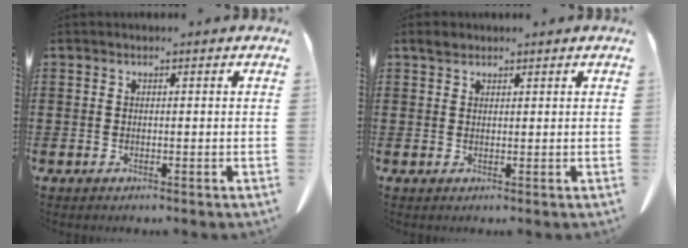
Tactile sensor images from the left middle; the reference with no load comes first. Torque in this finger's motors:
{"motor_torque": [0.13, -0.08, 0.00, 0.00]}